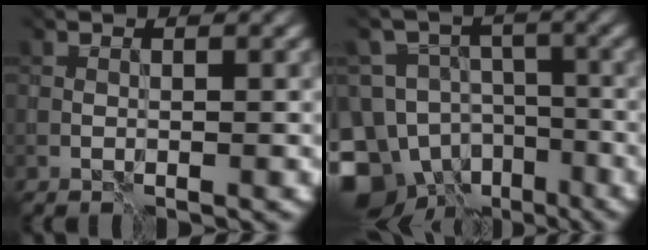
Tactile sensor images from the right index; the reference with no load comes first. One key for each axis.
{"total": 13.4, "fx": -7.3, "fy": 10.6, "fz": 3.9, "tx": -0.080, "ty": -0.010, "tz": -0.124}